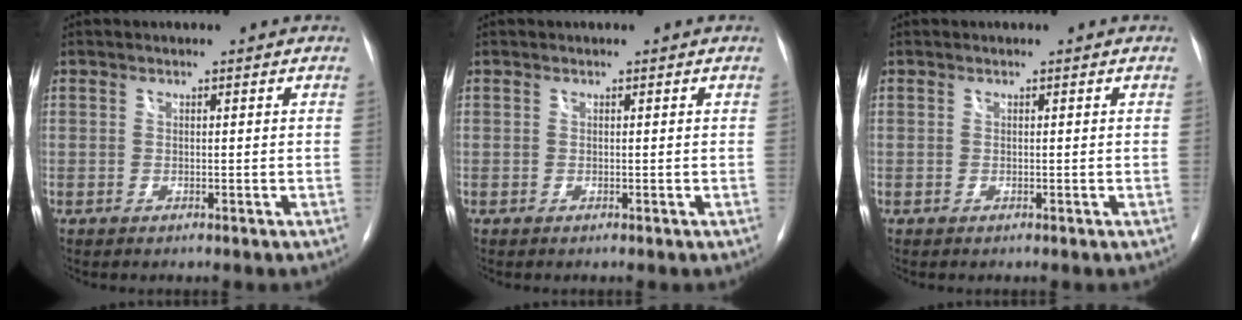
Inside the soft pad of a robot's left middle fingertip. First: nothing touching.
{"total": 0.0}
{"total": 0.0}